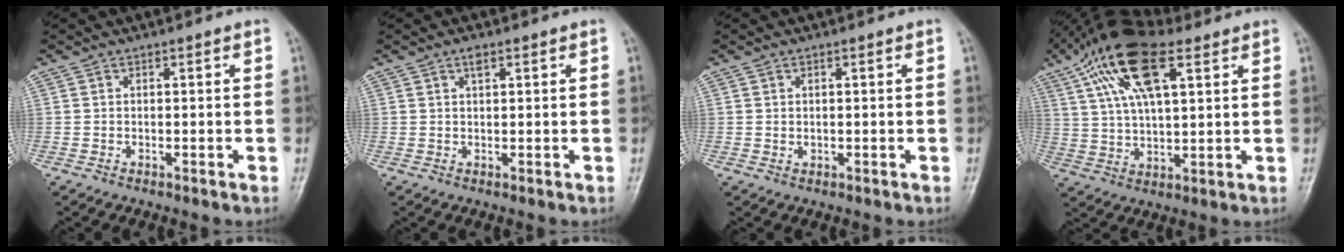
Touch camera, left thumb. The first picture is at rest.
{"total": 1.8, "force": [0.9, 0.7, 1.3], "torque": [-0.020, 0.000, 0.015]}
{"total": 0.9, "force": [0.2, 0.6, 0.6], "torque": [-0.008, -0.002, 0.007]}
{"total": 16.0, "force": [7.7, 6.6, 12.4], "torque": [-0.221, 0.001, 0.139]}